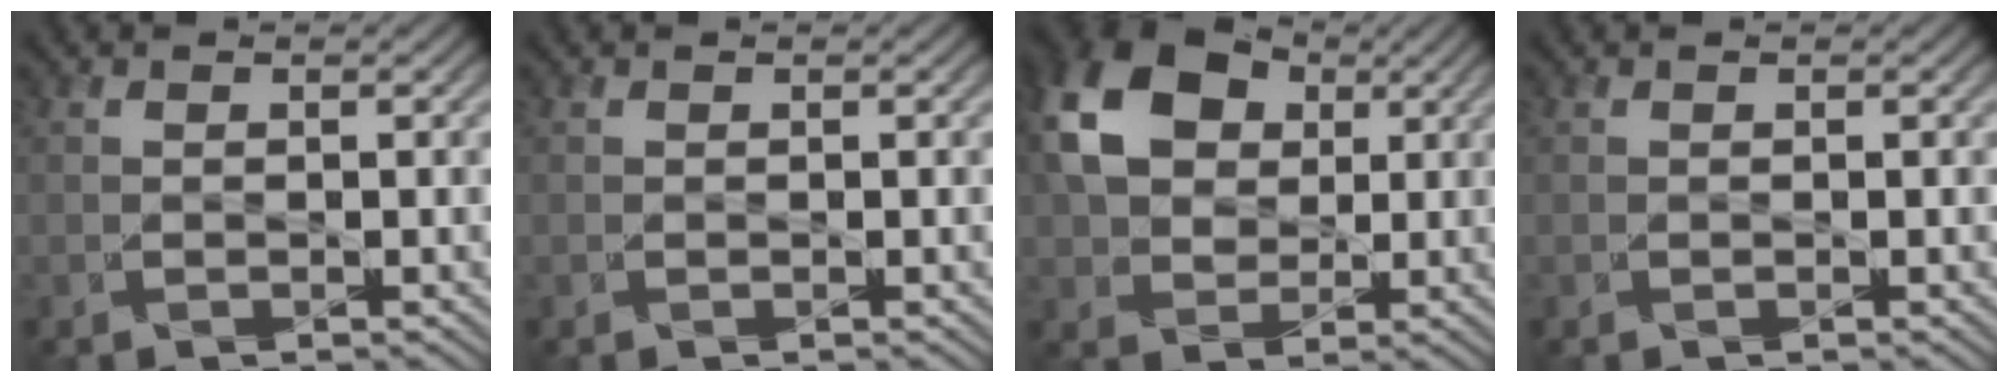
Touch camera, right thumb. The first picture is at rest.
{"total": 0.0}
{"total": 12.7, "force": [3.3, 9.2, 8.1], "torque": [-0.198, 0.020, 0.056]}
{"total": 0.0}